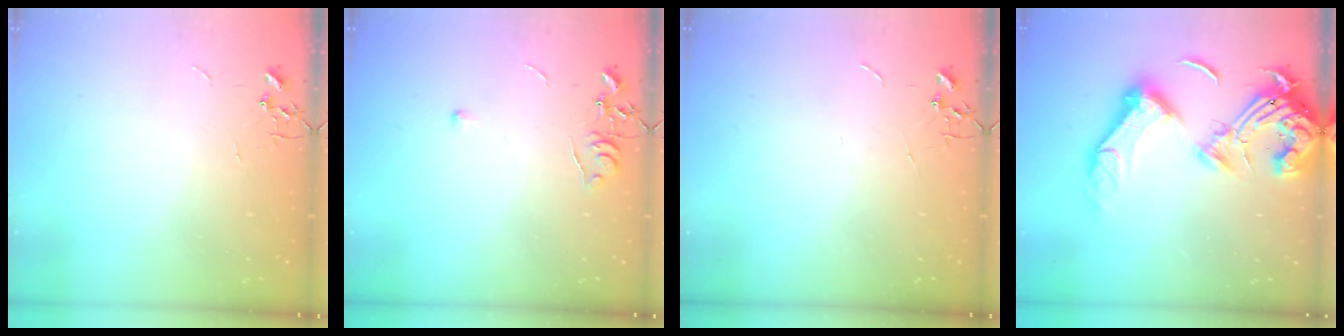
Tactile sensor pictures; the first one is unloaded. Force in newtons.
{"total": 5.5, "press": 5.4, "slide": 0.8}
{"total": 0.0}
{"total": 19.5, "press": 19.4, "slide": 2.0}